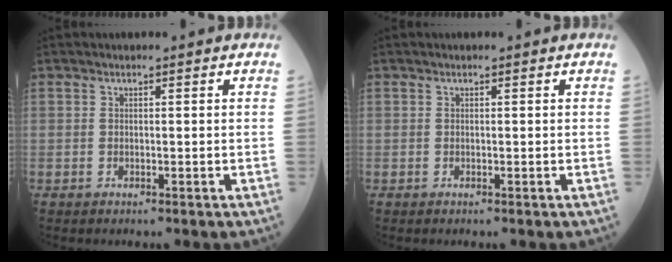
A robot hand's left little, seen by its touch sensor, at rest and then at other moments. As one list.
[{"total": 0.0}]